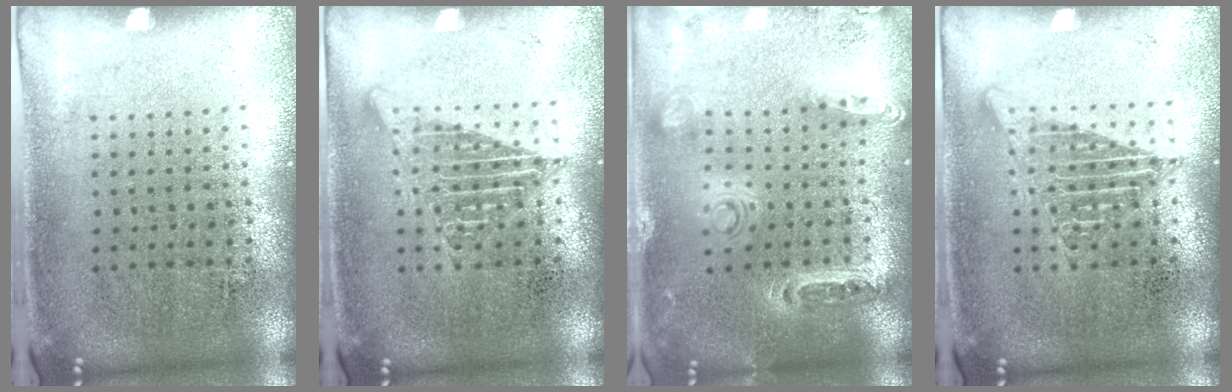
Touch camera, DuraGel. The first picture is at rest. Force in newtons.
{"total": 2.4, "press": 2.3, "slide": 0.2}
{"total": 1.4, "press": 1.3, "slide": 0.4}
{"total": 2.4, "press": 2.3, "slide": 0.2}